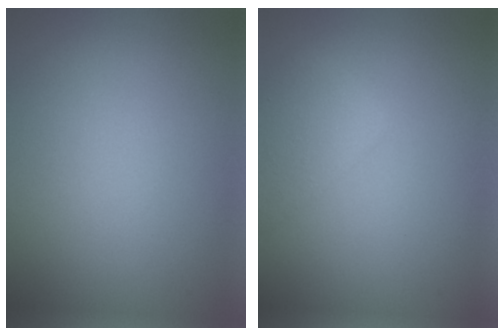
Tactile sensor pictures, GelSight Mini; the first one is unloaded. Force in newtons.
{"total": 2.5, "press": 2.5, "slide": 0.1}